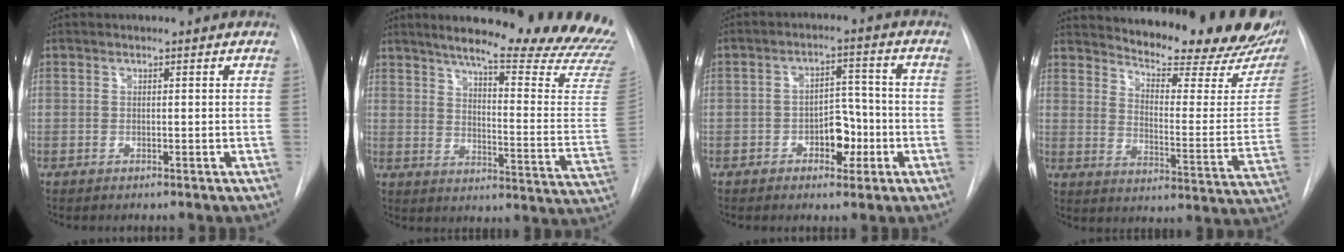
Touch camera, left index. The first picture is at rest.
{"total": 27.4, "force": [24.0, 2.2, 13.0], "torque": [-0.167, -0.111, 0.286]}
{"total": 5.6, "force": [-2.2, 3.3, 3.9], "torque": [-0.050, 0.014, -0.033]}
{"total": 25.0, "force": [21.8, 4.7, 11.2], "torque": [-0.166, -0.087, 0.266]}